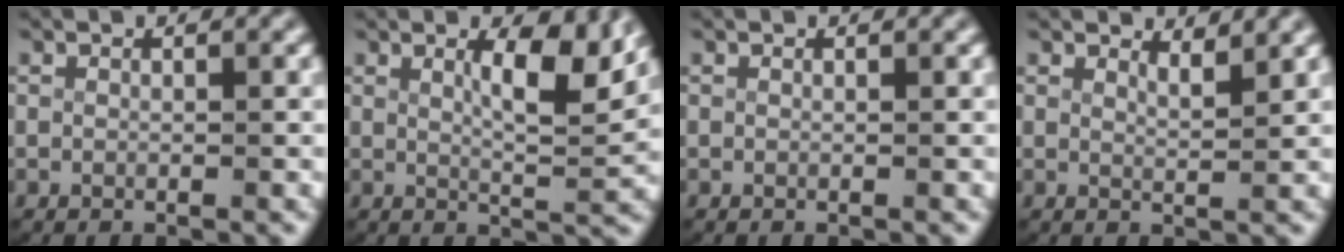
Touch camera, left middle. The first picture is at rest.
{"total": 4.8, "force": [2.2, 1.5, 4.0], "torque": [-0.054, -0.006, 0.034]}
{"total": 0.0}
{"total": 1.9, "force": [1.7, 0.4, 0.6], "torque": [-0.010, -0.010, 0.030]}